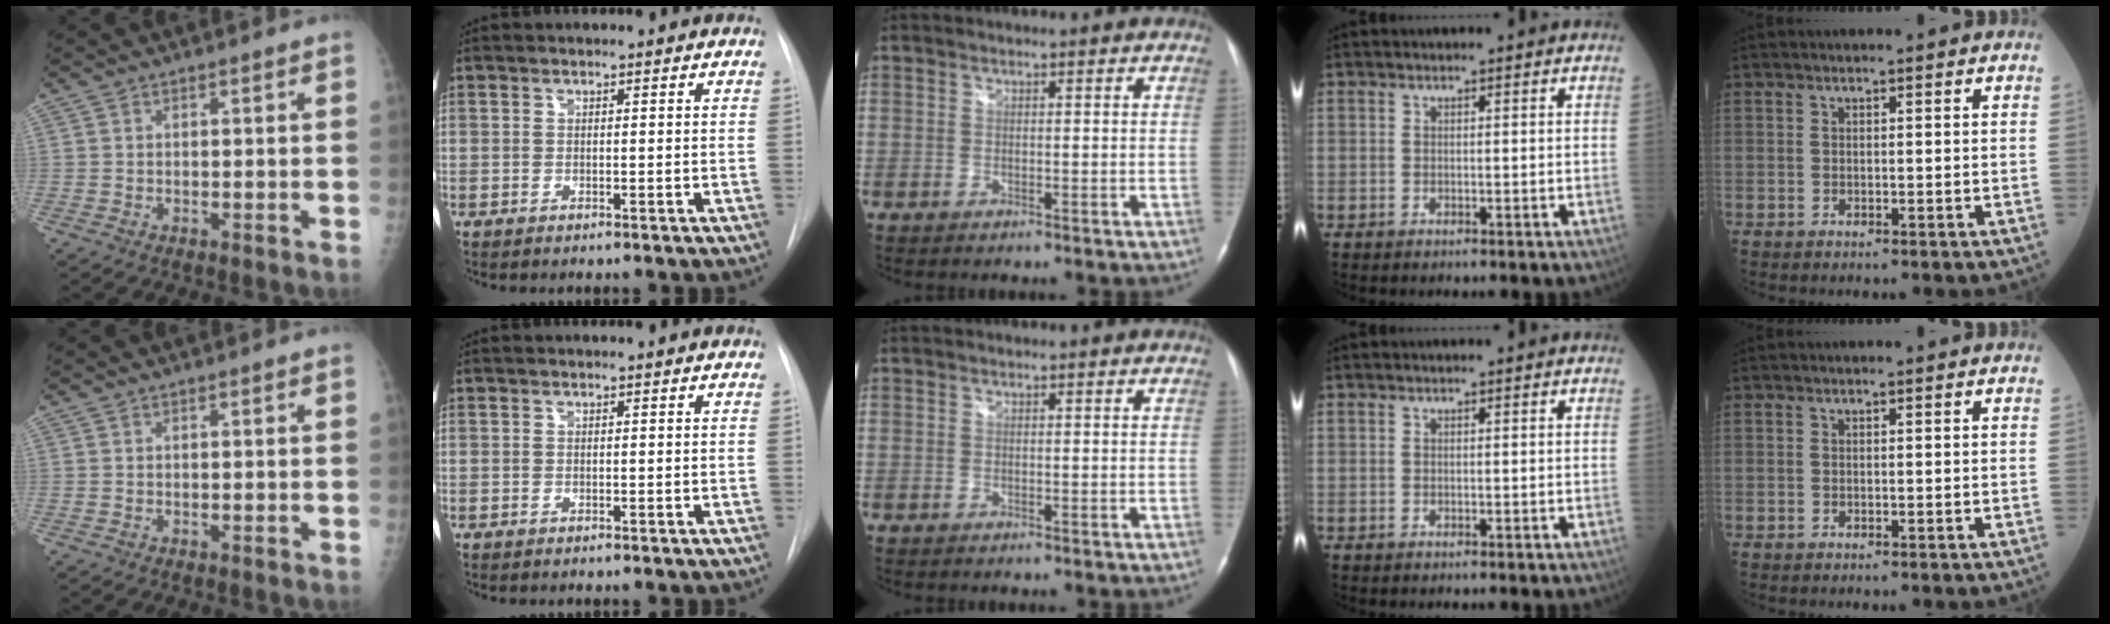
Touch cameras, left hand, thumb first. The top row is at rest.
{}